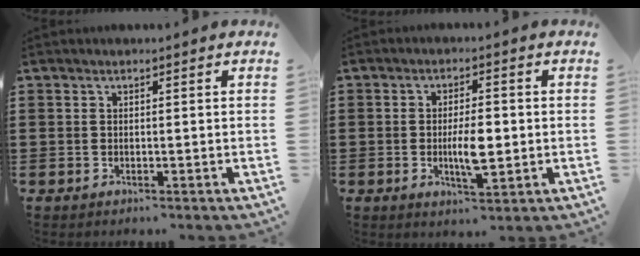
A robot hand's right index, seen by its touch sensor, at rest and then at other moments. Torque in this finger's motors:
{"motor_torque": [1.22, 0.28, 0.43, 0.10]}